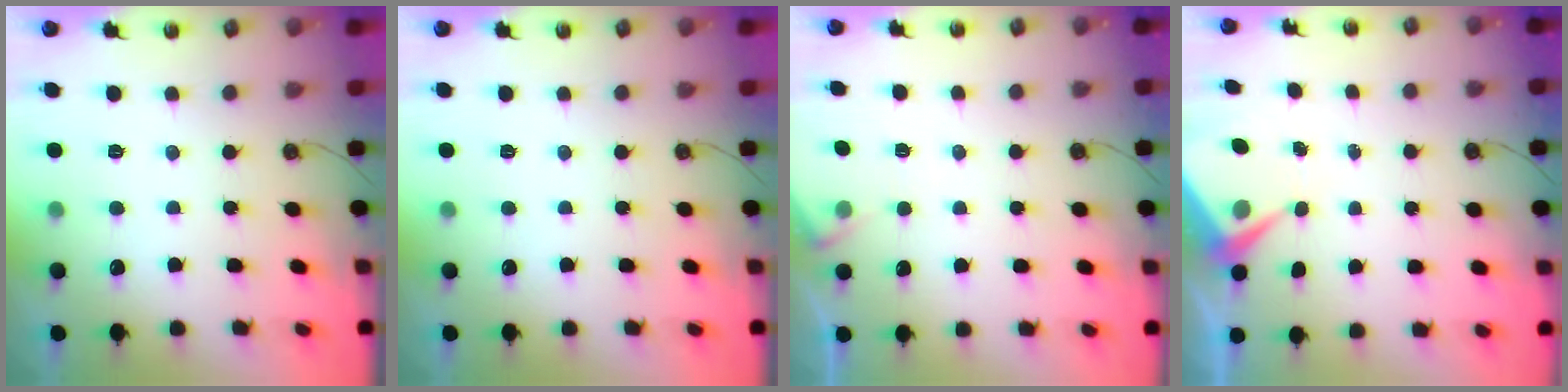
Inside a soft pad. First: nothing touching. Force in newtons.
{"total": 0.0}
{"total": 3.9, "press": 3.9, "slide": 0.6}
{"total": 5.4, "press": 5.3, "slide": 0.6}